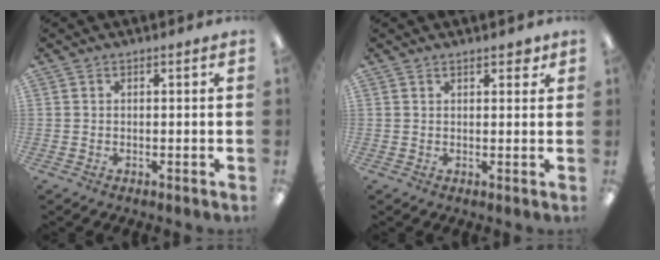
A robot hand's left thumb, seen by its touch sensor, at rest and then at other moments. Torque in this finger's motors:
{"motor_torque": [-0.07, 0.04, -0.39, 0.09, -0.04]}